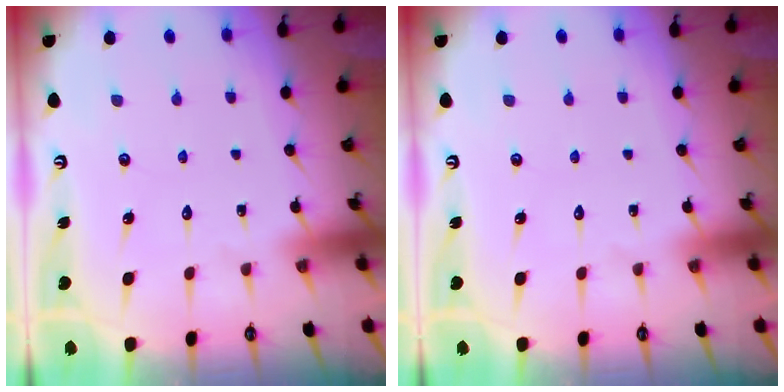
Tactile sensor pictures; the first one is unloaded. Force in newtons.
{"total": 0.0}